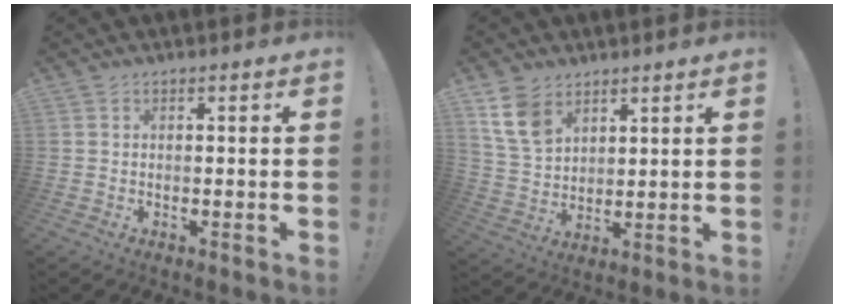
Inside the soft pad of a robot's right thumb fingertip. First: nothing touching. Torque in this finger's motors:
{"motor_torque": [0.09, 0.23, 0.97, 0.42, 0.23]}